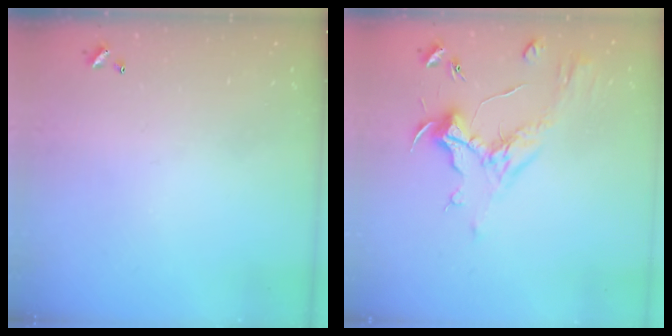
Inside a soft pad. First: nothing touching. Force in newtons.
{"total": 1.0, "press": 0.2, "slide": 1.0}